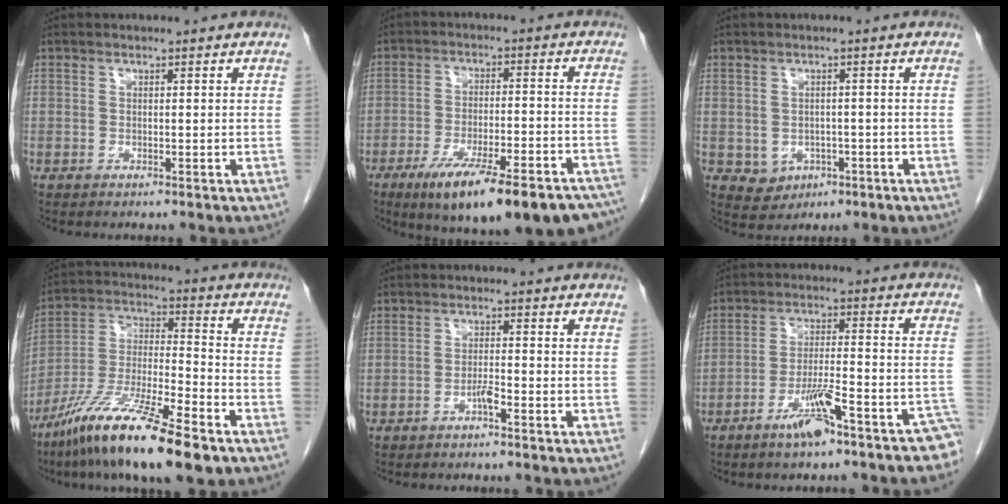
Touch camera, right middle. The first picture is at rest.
{"total": 22.8, "force": [-17.1, 4.5, 14.4], "torque": [-0.156, -0.007, -0.239]}
{"total": 4.1, "force": [-1.3, 3.5, 1.6], "torque": [-0.023, 0.000, -0.005]}
{"total": 18.3, "force": [-12.1, 1.8, 13.7], "torque": [-0.268, -0.039, -0.219]}
{"total": 1.9, "force": [-1.4, 0.0, 1.4], "torque": [-0.024, 0.002, -0.025]}
{"total": 9.9, "force": [-7.3, 1.4, 6.5], "torque": [-0.100, 0.029, -0.115]}